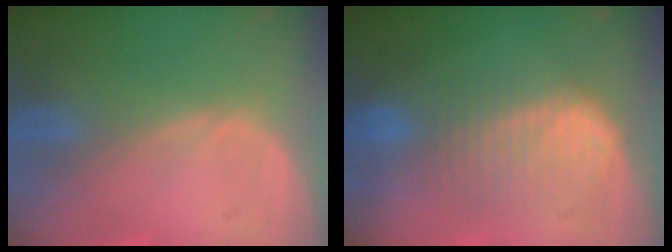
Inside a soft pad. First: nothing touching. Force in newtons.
{"total": 7.3, "press": 7.3, "slide": 0.1}